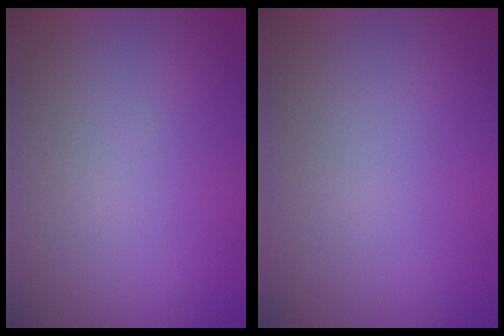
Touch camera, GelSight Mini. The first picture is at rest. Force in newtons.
{"total": 0.0}